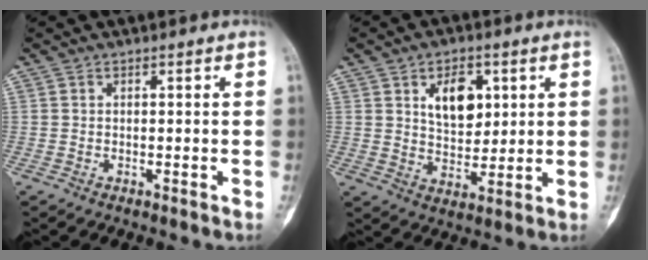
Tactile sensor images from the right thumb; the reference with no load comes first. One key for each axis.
{"total": 9.2, "fx": 3.2, "fy": 5.7, "fz": 6.4, "tx": -0.072, "ty": -0.019, "tz": 0.058}